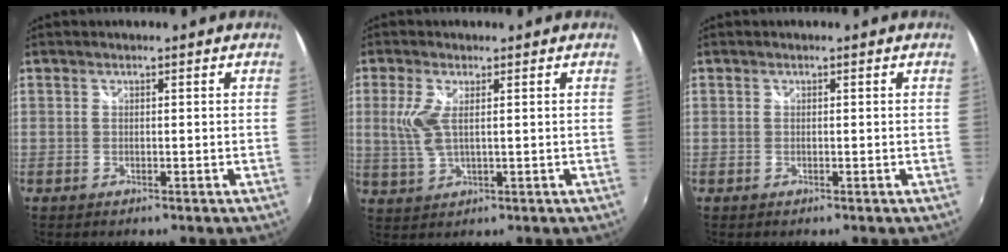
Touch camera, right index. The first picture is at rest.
{"total": 5.1, "force": [1.0, 1.8, 4.7], "torque": [-0.107, -0.002, 0.023]}
{"total": 0.0}